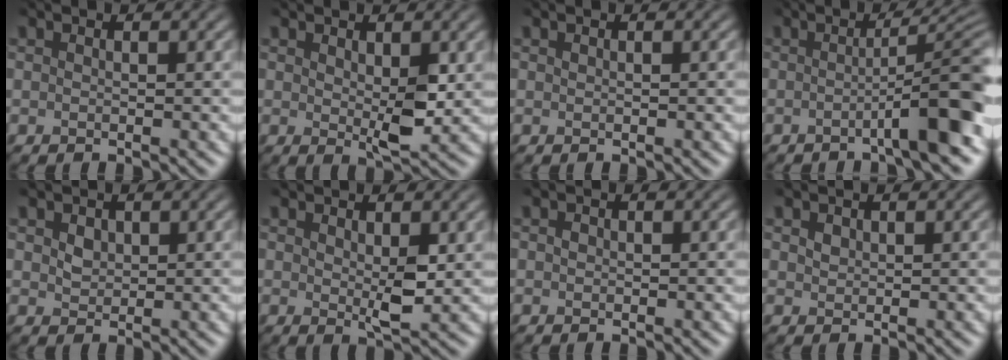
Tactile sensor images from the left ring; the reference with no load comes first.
{"total": 3.3, "force": [0.5, 1.5, 2.9], "torque": [-0.049, -0.009, 0.014]}
{"total": 0.0}
{"total": 6.9, "force": [-1.8, 0.9, 6.6], "torque": [-0.081, 0.015, -0.041]}
{"total": 1.4, "force": [0.6, 1.1, 0.6], "torque": [-0.013, 0.000, 0.013]}
{"total": 2.6, "force": [0.4, 1.1, 2.4], "torque": [-0.042, -0.008, 0.011]}
{"total": 0.5, "force": [0.0, 0.5, 0.2], "torque": [-0.001, -0.004, -0.001]}
{"total": 0.9, "force": [0.5, 0.7, 0.3], "torque": [-0.007, -0.001, 0.010]}